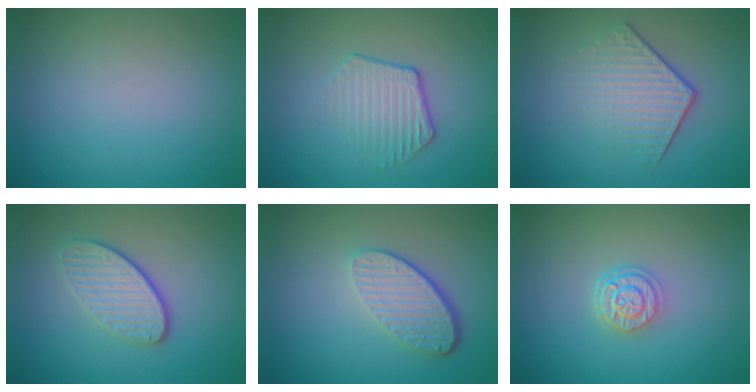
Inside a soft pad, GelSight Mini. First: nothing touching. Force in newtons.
{"total": 2.3, "press": 1.8, "slide": 1.4}
{"total": 4.2, "press": 2.9, "slide": 3.0}
{"total": 3.5, "press": 3.0, "slide": 1.9}
{"total": 4.4, "press": 3.1, "slide": 3.1}
{"total": 2.6, "press": 2.1, "slide": 1.5}